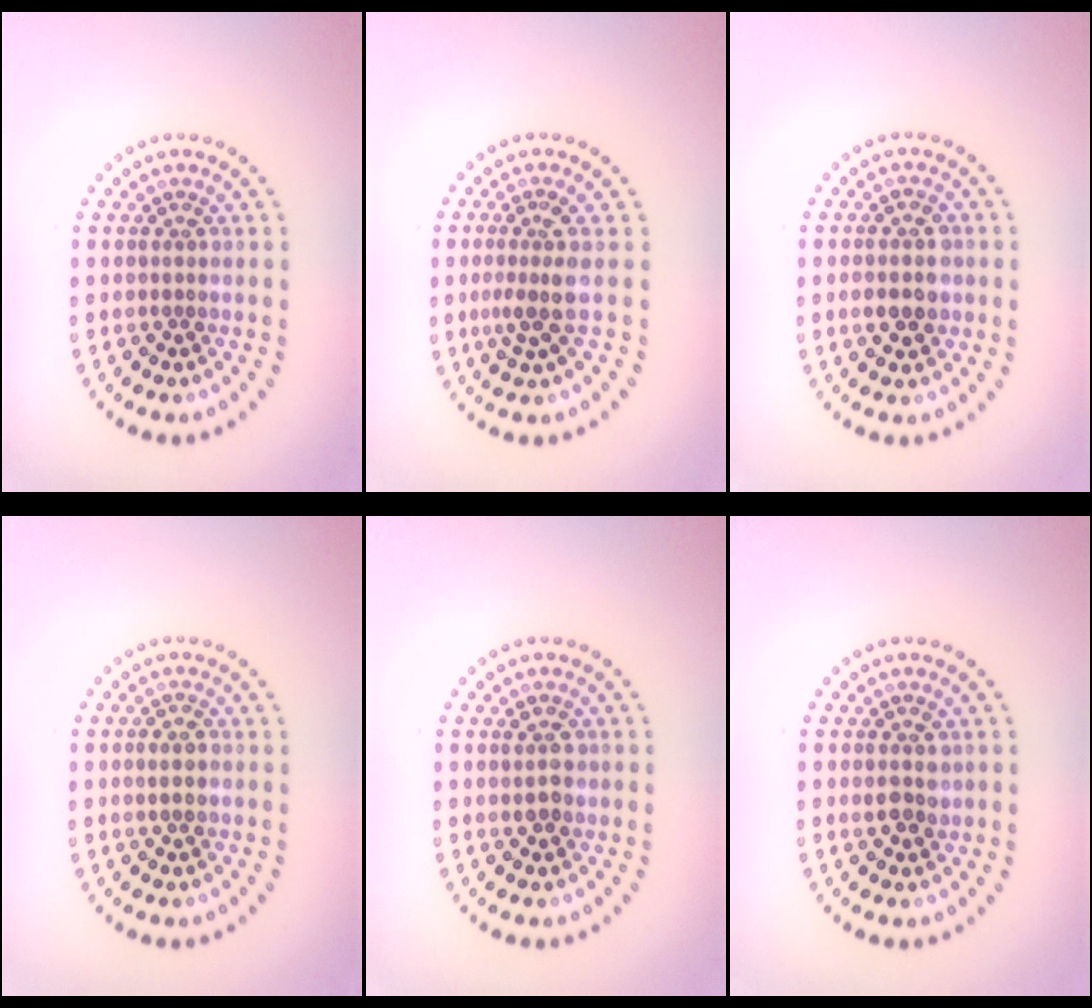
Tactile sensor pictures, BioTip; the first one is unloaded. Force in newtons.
{"total": 2.5, "press": 1.9, "slide": 1.7}
{"total": 3.0, "press": 3.0, "slide": 0.3}
{"total": 1.1, "press": 1.1, "slide": 0.1}
{"total": 1.8, "press": 1.8, "slide": 0.1}
{"total": 1.9, "press": 1.9, "slide": 0.3}